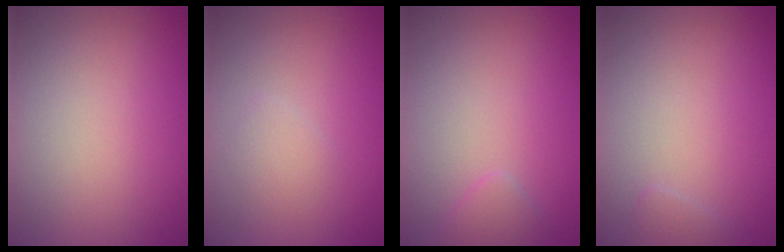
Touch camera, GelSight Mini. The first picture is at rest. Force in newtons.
{"total": 1.1, "press": 1.1, "slide": 0.0}
{"total": 1.1, "press": 1.1, "slide": 0.1}
{"total": 0.7, "press": 0.7, "slide": 0.1}